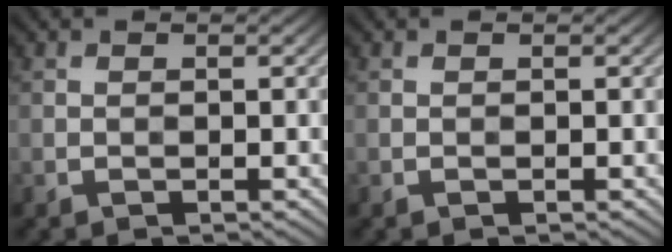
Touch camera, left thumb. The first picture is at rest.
{"total": 0.0}